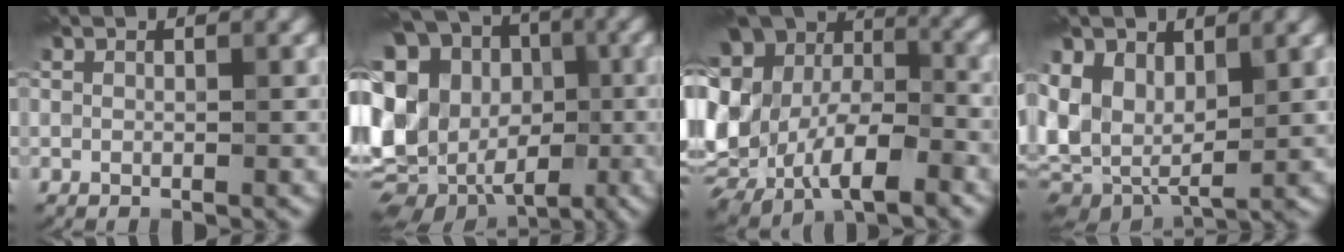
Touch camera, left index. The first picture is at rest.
{"total": 23.0, "force": [-2.0, 20.2, 10.8], "torque": [-0.231, 0.020, -0.071]}
{"total": 15.3, "force": [-0.5, 11.5, 10.1], "torque": [-0.243, -0.021, 0.018]}
{"total": 7.8, "force": [1.9, 5.1, 5.6], "torque": [-0.125, 0.009, 0.037]}